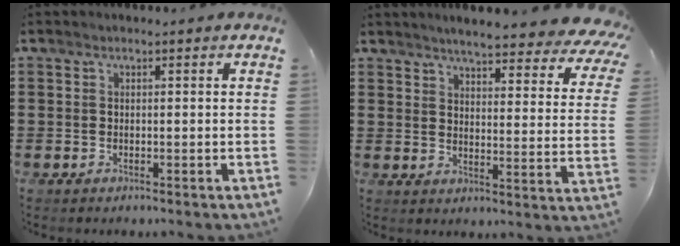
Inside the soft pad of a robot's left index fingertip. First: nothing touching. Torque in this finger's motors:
{"motor_torque": [2.14, 0.00, 1.05, 0.11]}